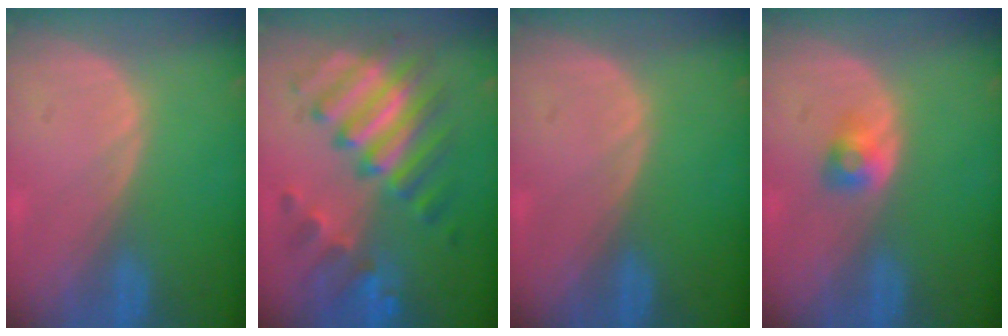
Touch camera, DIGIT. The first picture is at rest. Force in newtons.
{"total": 10.3, "press": 10.3, "slide": 0.8}
{"total": 0.0}
{"total": 2.5, "press": 2.3, "slide": 1.1}